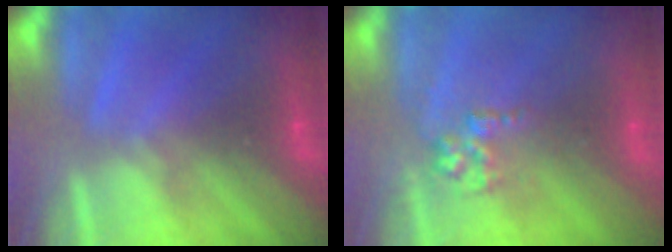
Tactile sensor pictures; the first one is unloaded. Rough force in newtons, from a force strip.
{"total": 2.9}